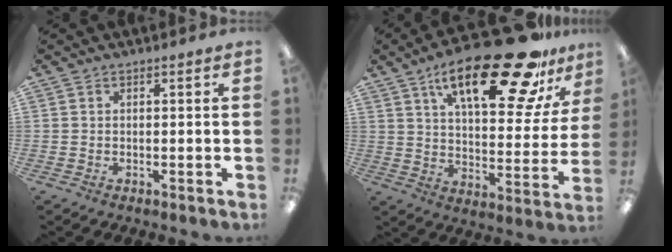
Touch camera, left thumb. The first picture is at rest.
{"total": 25.8, "force": [16.0, 8.9, 18.1], "torque": [-0.269, -0.094, 0.256]}